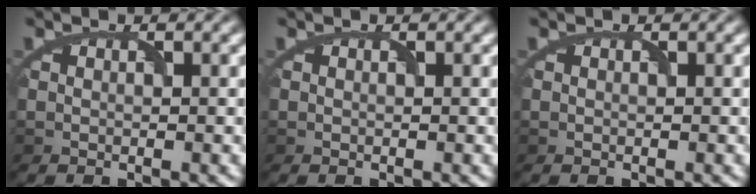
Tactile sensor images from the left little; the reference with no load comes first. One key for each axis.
{"total": 0.0}
{"total": 0.0}